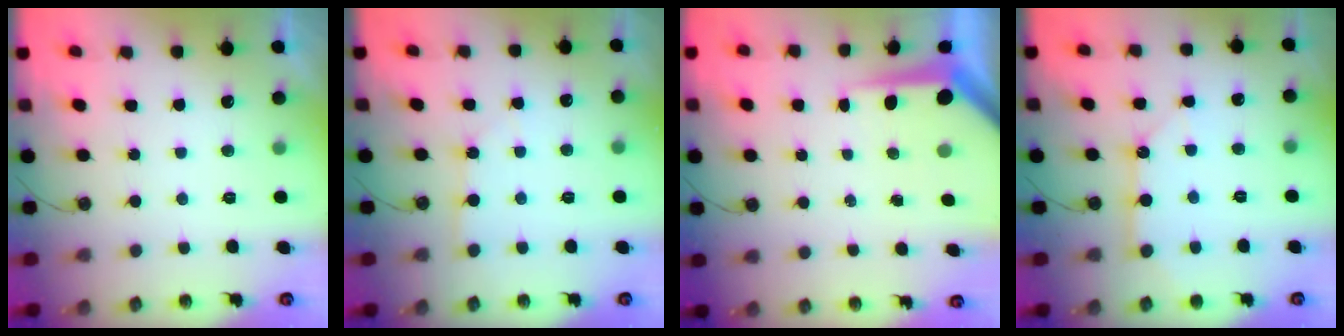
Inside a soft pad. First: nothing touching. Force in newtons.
{"total": 2.1, "press": 2.1, "slide": 0.2}
{"total": 5.9, "press": 5.9, "slide": 0.4}
{"total": 8.1, "press": 8.1, "slide": 0.3}